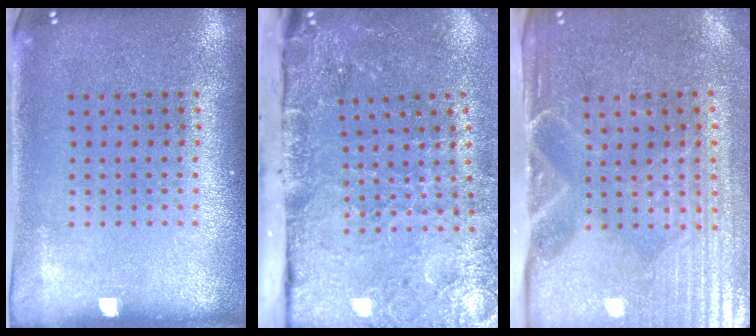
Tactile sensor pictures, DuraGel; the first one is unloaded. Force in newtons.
{"total": 4.3, "press": 3.6, "slide": 2.3}
{"total": 4.7, "press": 4.1, "slide": 2.4}